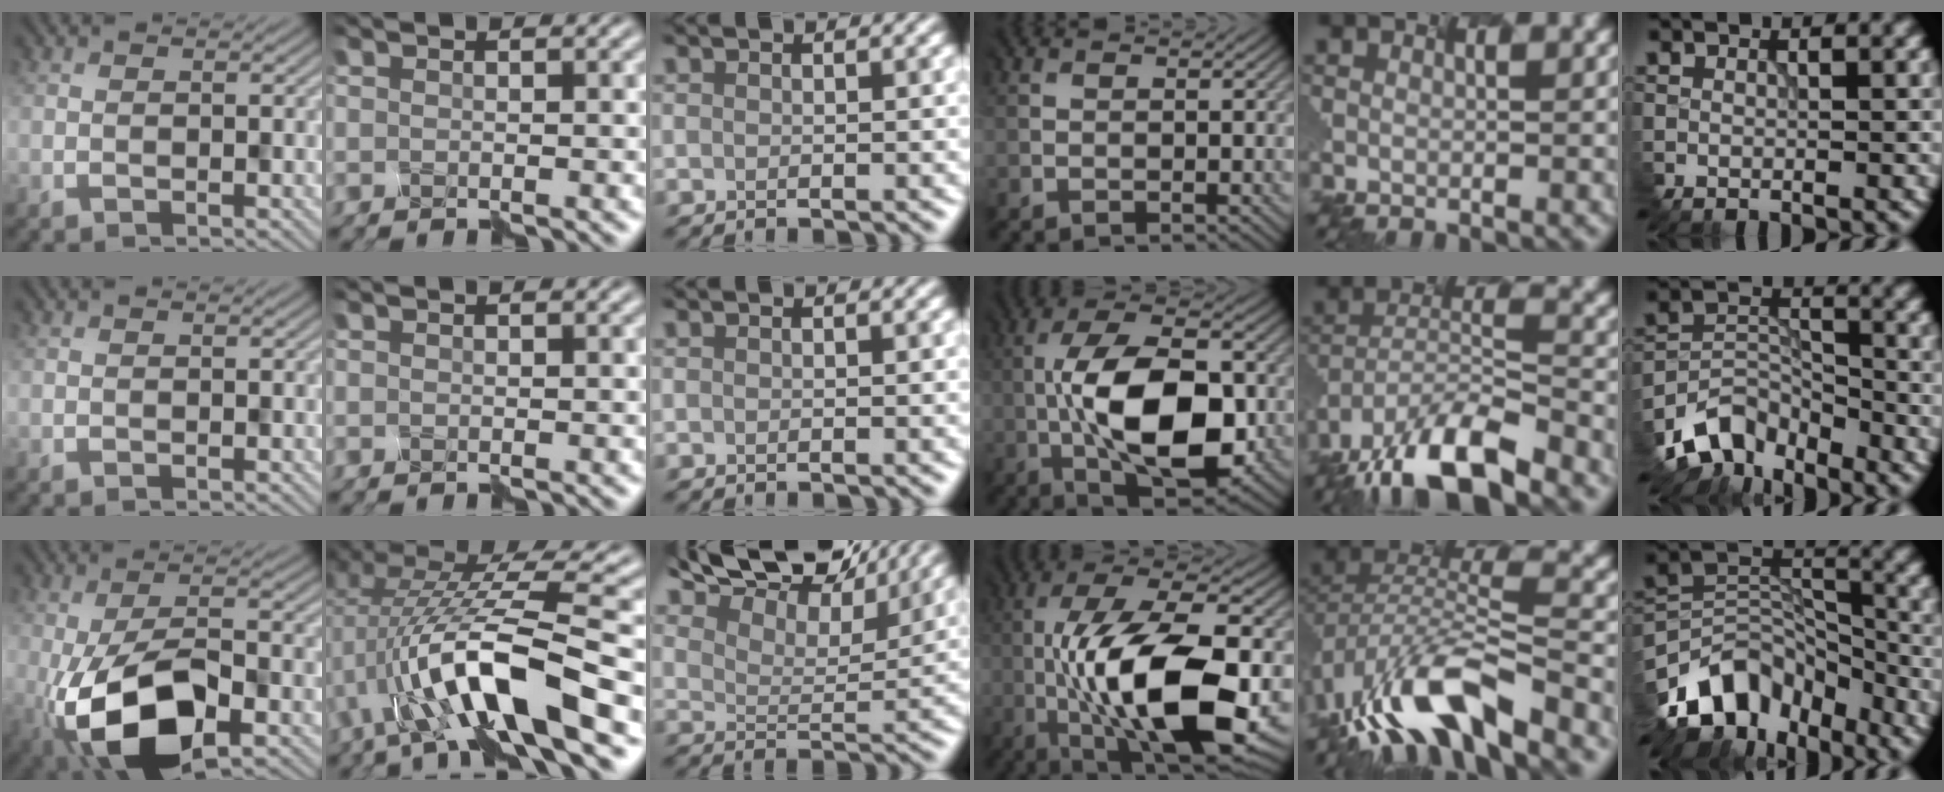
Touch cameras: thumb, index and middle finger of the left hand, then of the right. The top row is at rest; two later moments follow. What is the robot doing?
{"motion": "disassemble", "object": "markers"}